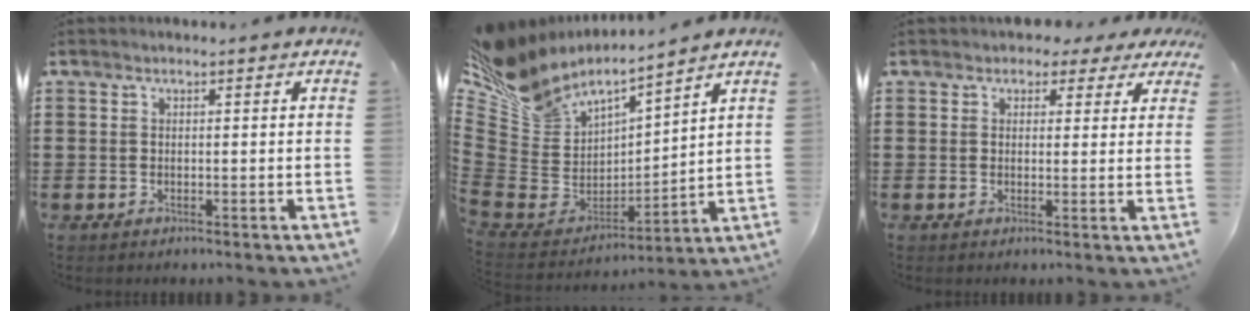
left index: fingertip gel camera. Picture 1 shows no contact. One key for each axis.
{"total": 7.3, "fx": 6.2, "fy": 3.7, "fz": 1.6, "tx": -0.080, "ty": -0.058, "tz": 0.111}
{"total": 2.3, "fx": 1.6, "fy": 1.5, "fz": 0.5, "tx": -0.012, "ty": 0.007, "tz": 0.026}